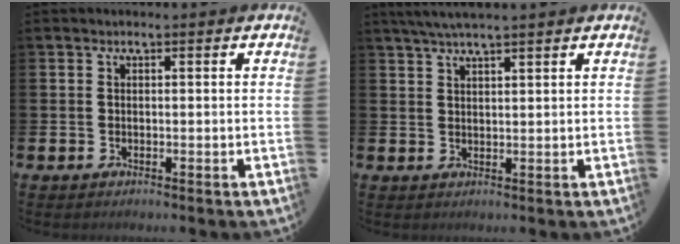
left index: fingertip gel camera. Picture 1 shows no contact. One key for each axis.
{"total": 3.5, "fx": 3.0, "fy": 0.0, "fz": 1.7, "tx": -0.047, "ty": 0.001, "tz": 0.058}